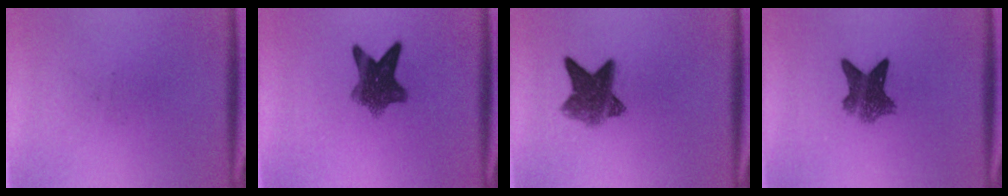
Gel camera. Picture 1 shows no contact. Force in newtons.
{"total": 7.8}
{"total": 7.9}
{"total": 6.7}